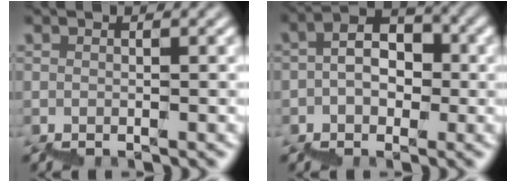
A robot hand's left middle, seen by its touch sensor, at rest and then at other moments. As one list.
[{"total": 2.9, "force": [-0.3, 2.3, 1.7], "torque": [-0.024, 0.012, -0.014]}]